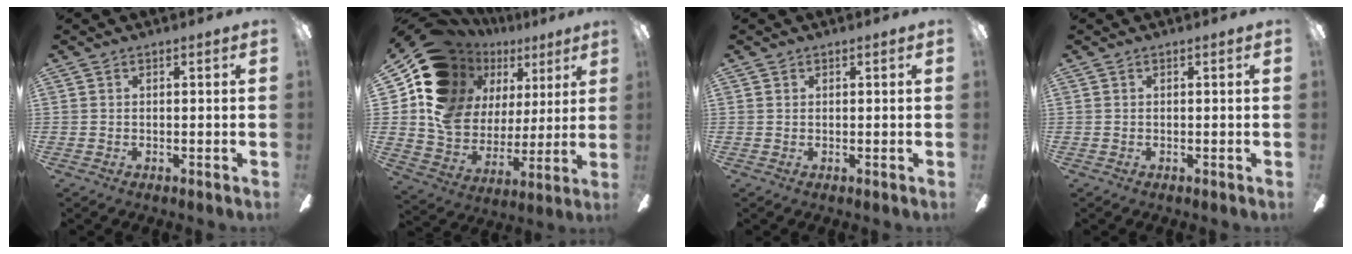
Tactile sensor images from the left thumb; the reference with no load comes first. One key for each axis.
{"total": 15.9, "fx": 8.4, "fy": 11.9, "fz": 6.3, "tx": -0.125, "ty": -0.070, "tz": 0.167}
{"total": 0.8, "fx": 0.4, "fy": 0.7, "fz": 0.1, "tx": -0.001, "ty": 0.003, "tz": 0.007}
{"total": 0.0}